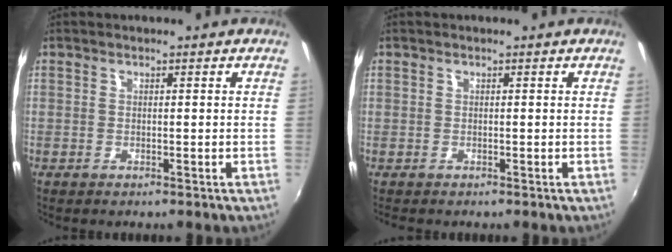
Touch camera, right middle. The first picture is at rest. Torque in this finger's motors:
{"motor_torque": [-2.14, 0.00, -0.86, -0.21]}